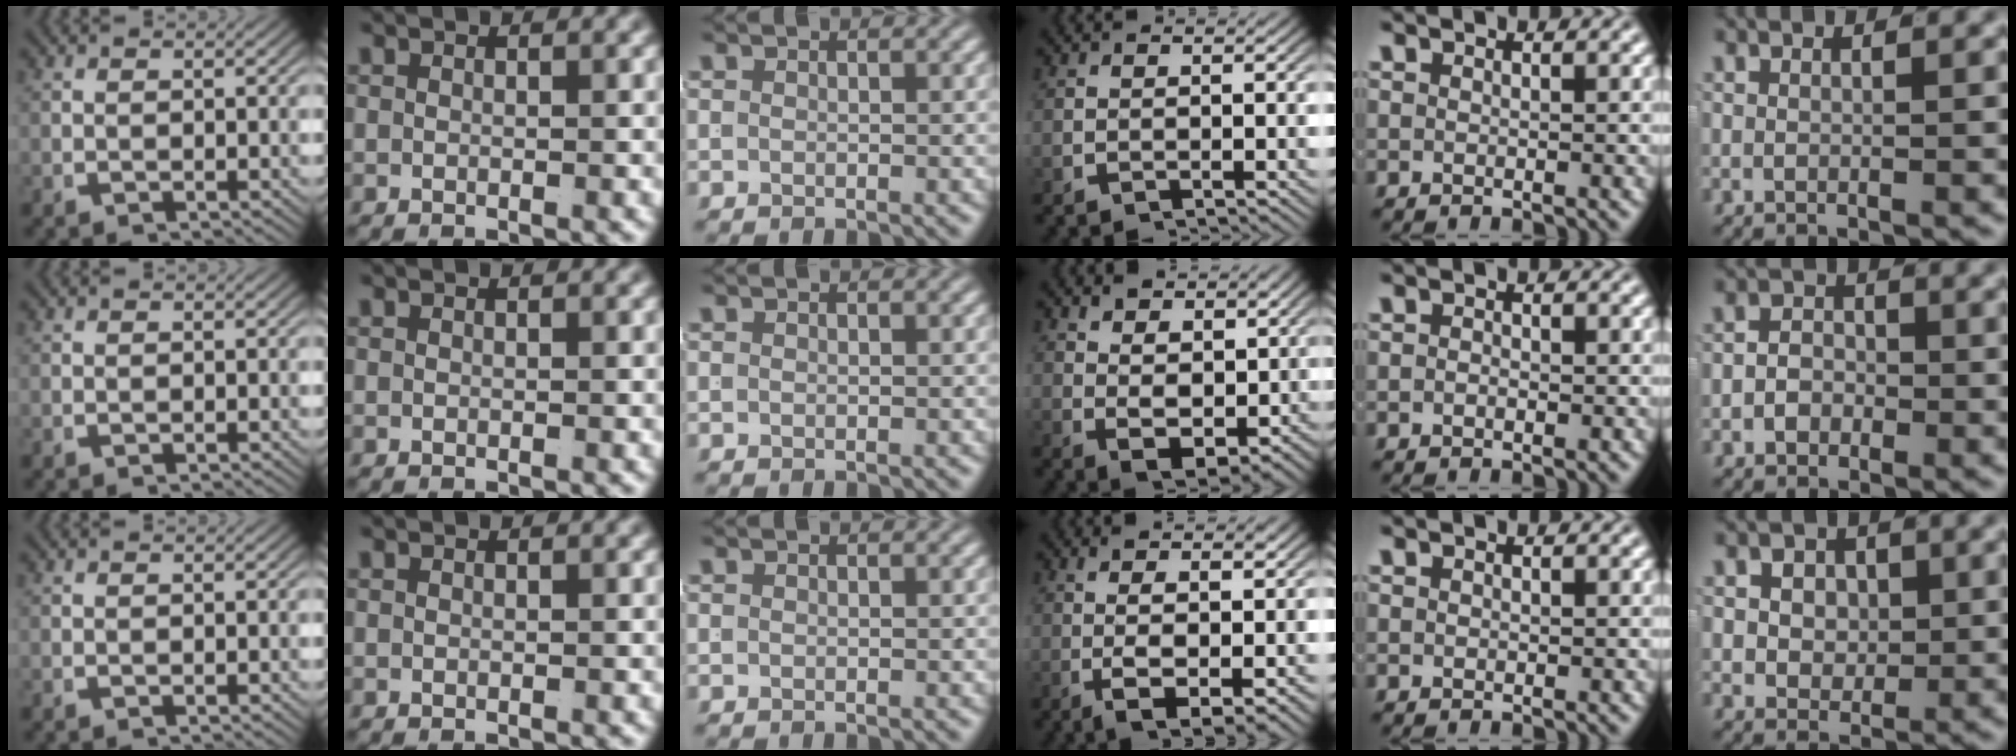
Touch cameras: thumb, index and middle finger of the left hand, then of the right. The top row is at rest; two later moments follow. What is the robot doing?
{"motion": "lift_and_place", "object": "shorts"}